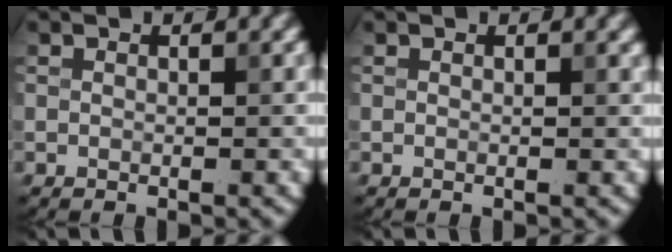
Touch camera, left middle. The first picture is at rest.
{"total": 0.7, "force": [0.4, 0.3, 0.4], "torque": [0.001, 0.004, 0.004]}